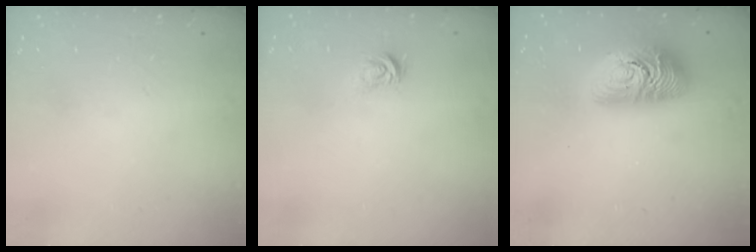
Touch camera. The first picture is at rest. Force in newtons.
{"total": 2.6, "press": 2.6, "slide": 0.3}
{"total": 14.6, "press": 14.6, "slide": 0.9}